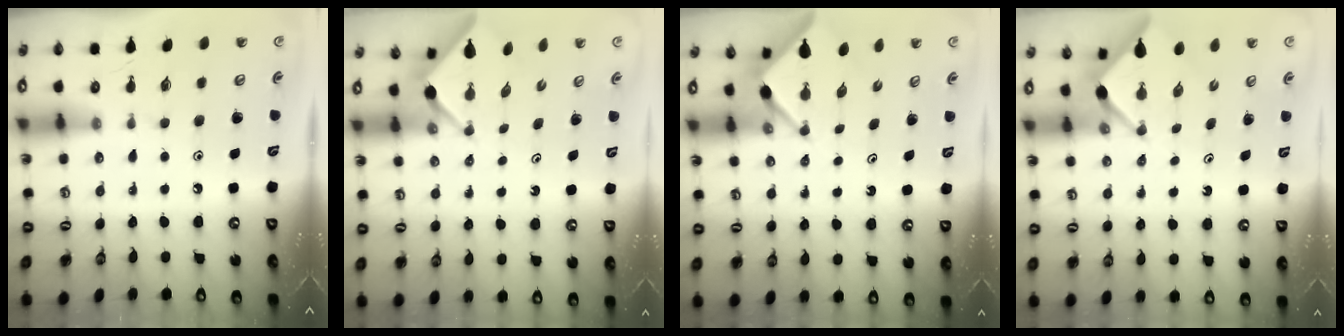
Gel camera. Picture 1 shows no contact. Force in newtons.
{"total": 2.3, "press": 2.3, "slide": 0.3}
{"total": 3.9, "press": 3.9, "slide": 0.4}
{"total": 2.6, "press": 2.6, "slide": 0.3}